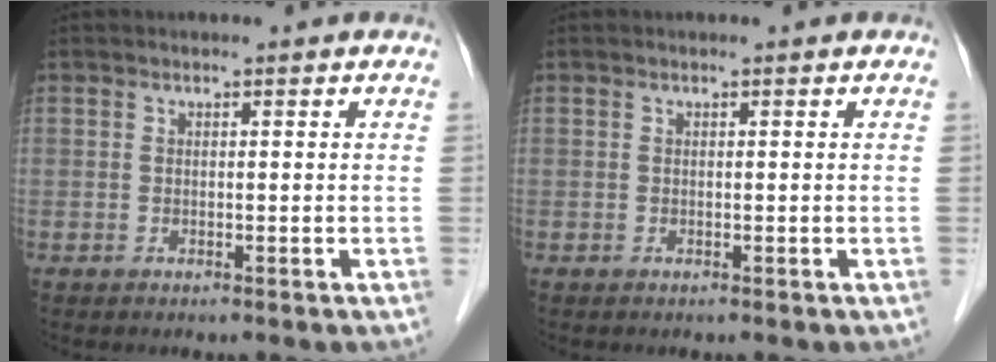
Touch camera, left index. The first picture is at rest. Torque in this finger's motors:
{"motor_torque": [0.00, 0.00, 0.00, -0.01]}